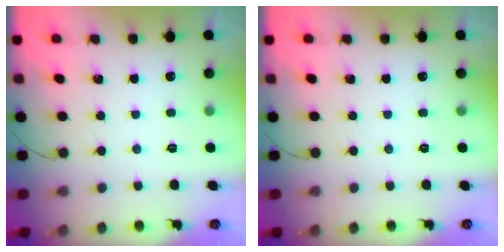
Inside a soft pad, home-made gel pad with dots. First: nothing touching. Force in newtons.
{"total": 0.0}